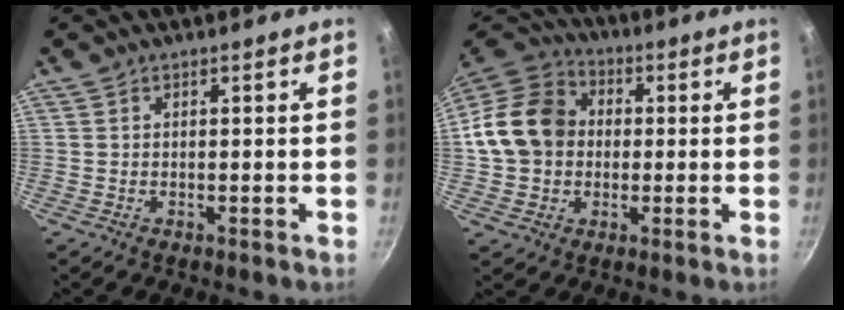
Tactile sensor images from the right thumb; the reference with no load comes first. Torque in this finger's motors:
{"motor_torque": [-0.17, 0.41, 0.20, -0.20, 0.11]}